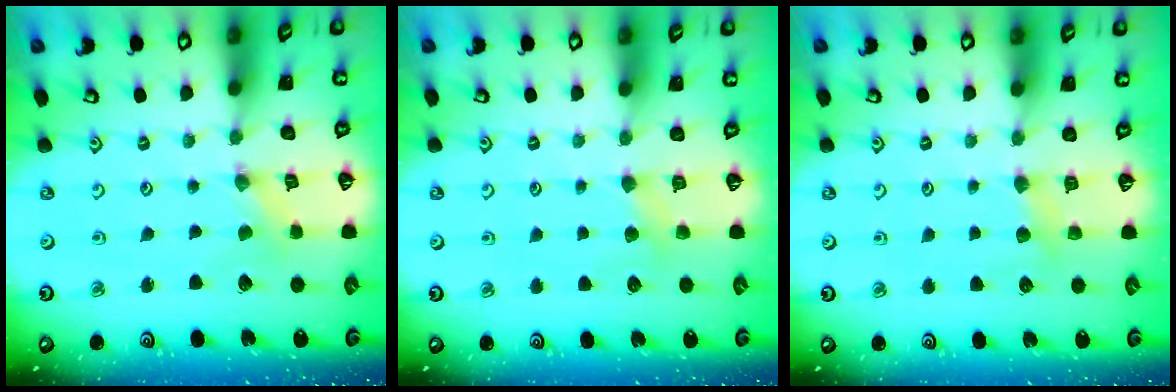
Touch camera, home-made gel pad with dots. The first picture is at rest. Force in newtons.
{"total": 4.0, "press": 3.9, "slide": 0.6}
{"total": 4.8, "press": 4.8, "slide": 0.9}